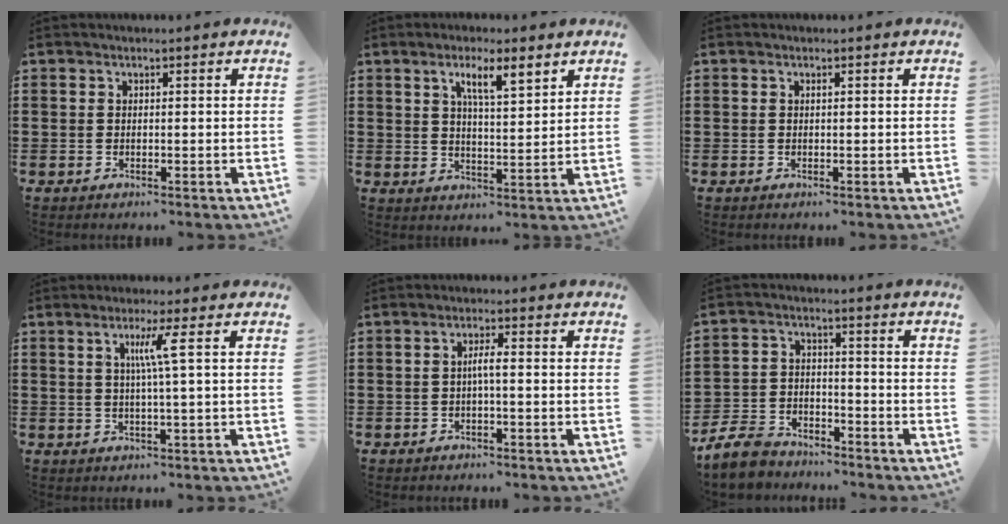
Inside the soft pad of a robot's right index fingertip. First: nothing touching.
{"total": 5.7, "force": [3.3, 1.1, 4.4], "torque": [-0.080, -0.001, 0.052]}
{"total": 0.0}
{"total": 4.7, "force": [1.1, -0.7, 4.5], "torque": [-0.087, -0.002, 0.012]}
{"total": 2.2, "force": [-0.4, 0.2, 2.2], "torque": [-0.042, 0.001, -0.009]}
{"total": 6.4, "force": [-5.9, 1.7, 1.4], "torque": [-0.047, 0.011, -0.121]}